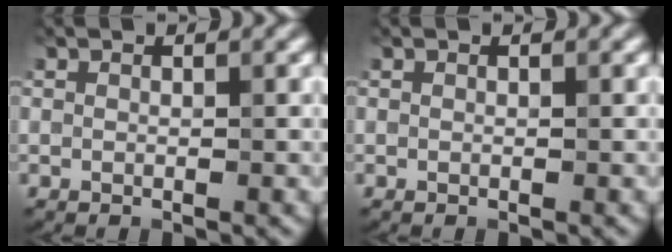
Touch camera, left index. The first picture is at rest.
{"total": 0.0}